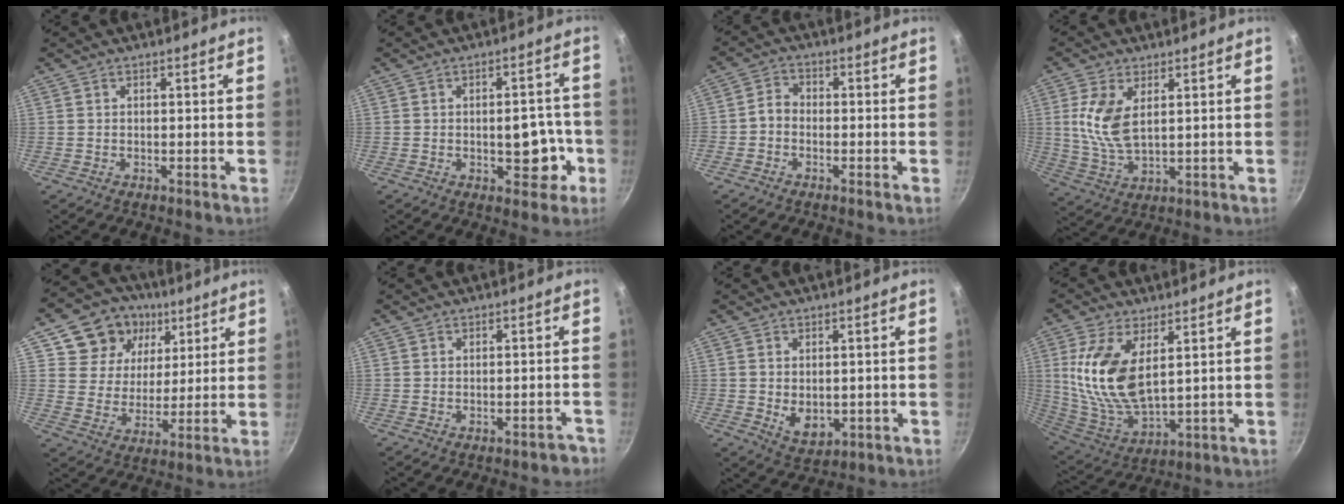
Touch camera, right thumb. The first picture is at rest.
{"total": 8.5, "force": [-2.3, 4.7, 6.7], "torque": [-0.039, 0.019, -0.026]}
{"total": 2.9, "force": [-1.3, 2.2, 1.4], "torque": [-0.026, 0.022, -0.034]}
{"total": 9.2, "force": [2.4, 4.9, 7.4], "torque": [-0.150, -0.018, 0.053]}
{"total": 14.8, "force": [6.8, 11.7, 5.8], "torque": [-0.071, -0.022, 0.115]}
{"total": 2.0, "force": [-1.6, 1.1, 0.6], "torque": [0.015, 0.035, -0.001]}
{"total": 5.6, "force": [-0.2, 3.9, 3.9], "torque": [-0.053, -0.014, 0.009]}
{"total": 15.8, "force": [4.4, 7.9, 13.0], "torque": [-0.257, -0.035, 0.097]}